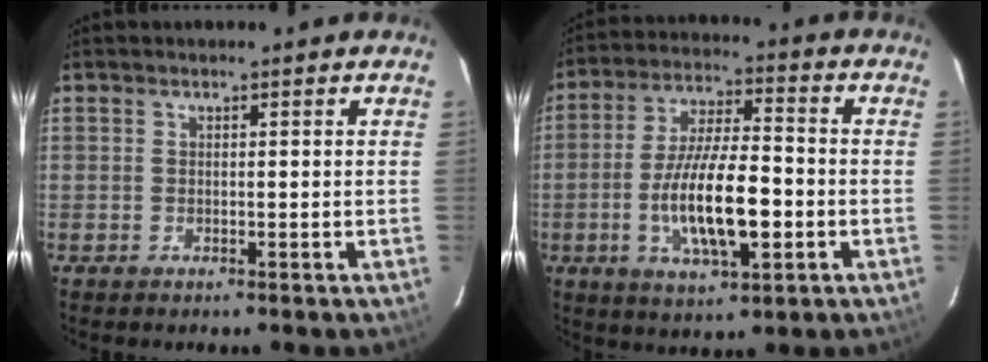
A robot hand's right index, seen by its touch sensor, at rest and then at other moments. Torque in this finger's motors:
{"motor_torque": [0.58, -0.11, 0.93, 0.21]}